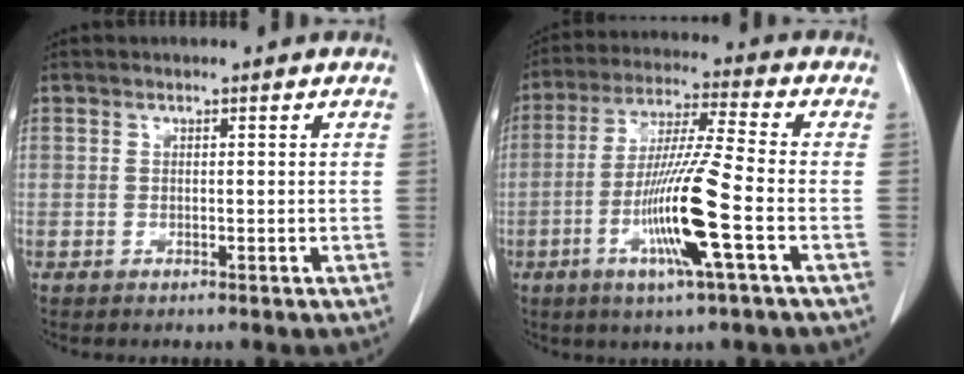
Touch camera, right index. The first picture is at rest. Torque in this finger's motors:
{"motor_torque": [1.60, -0.54, 0.81, 0.20]}